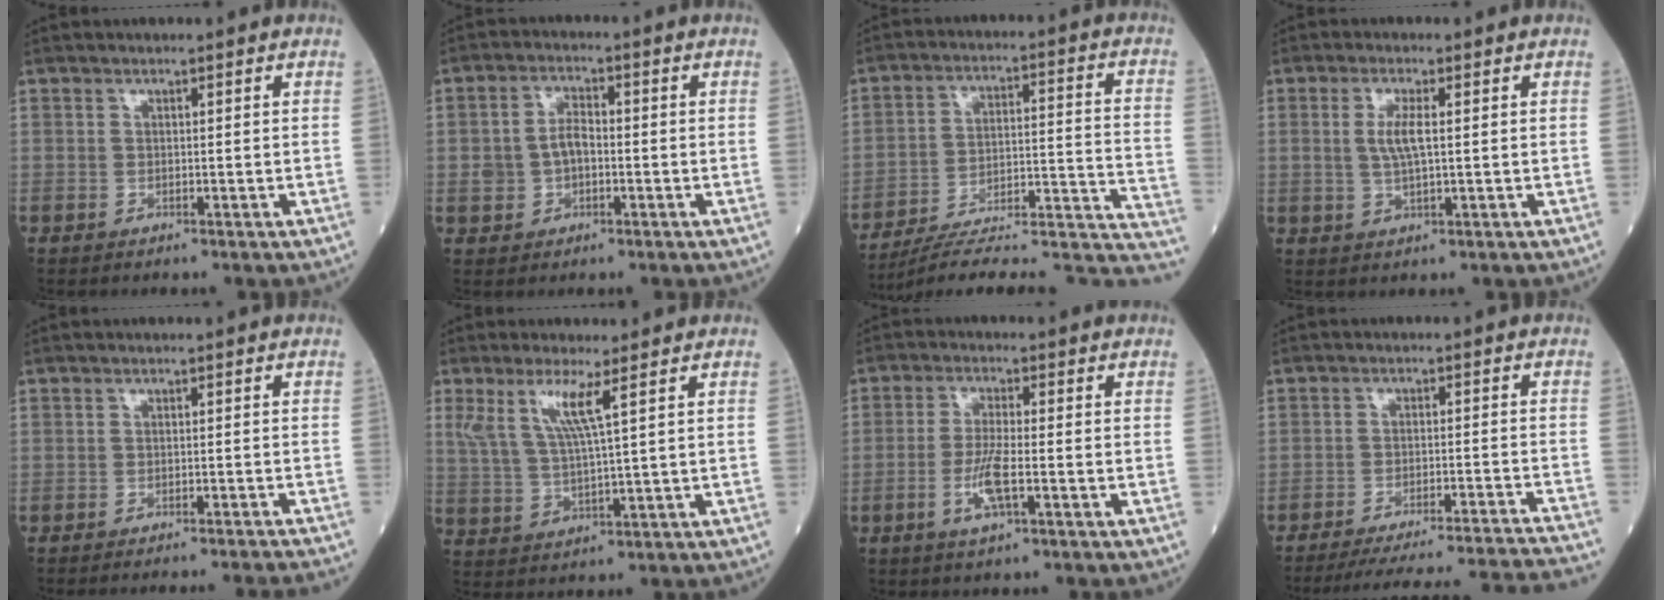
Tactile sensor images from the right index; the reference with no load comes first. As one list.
[{"total": 4.8, "force": [-0.5, 3.0, 3.7], "torque": [-0.083, 0.017, -0.008]}, {"total": 25.7, "force": [-23.1, 2.4, 11.0], "torque": [-0.085, 0.020, -0.319]}, {"total": 4.0, "force": [0.6, 0.7, 3.9], "torque": [-0.082, -0.001, 0.009]}, {"total": 11.1, "force": [-10.6, -1.5, 2.8], "torque": [-0.013, -0.019, -0.121]}, {"total": 6.3, "force": [3.0, -0.2, 5.6], "torque": [-0.121, 0.002, 0.064]}, {"total": 5.2, "force": [-1.9, 0.6, 4.8], "torque": [-0.101, -0.007, -0.038]}, {"total": 25.0, "force": [-23.6, -1.2, 8.0], "torque": [-0.074, -0.034, -0.304]}]